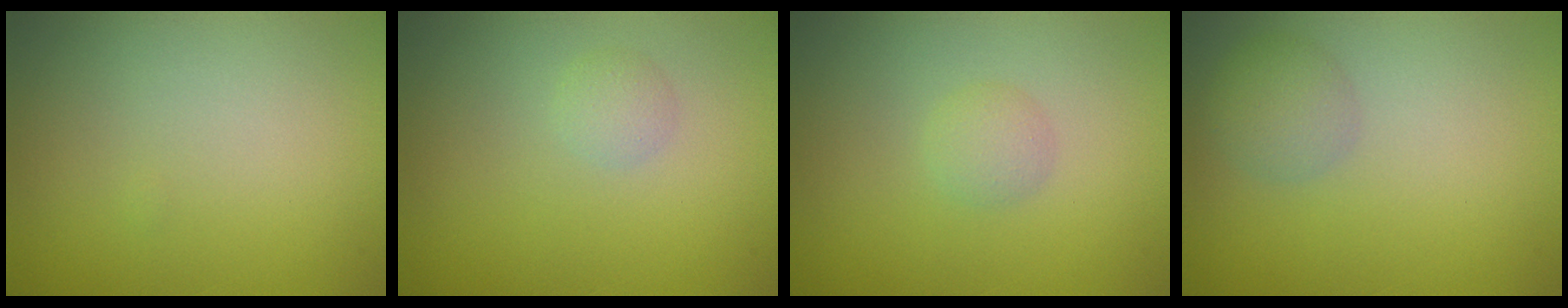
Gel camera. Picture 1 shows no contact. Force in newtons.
{"total": 1.0, "press": 1.0, "slide": 0.0}
{"total": 1.3, "press": 1.3, "slide": 0.1}
{"total": 2.2, "press": 2.2, "slide": 0.0}